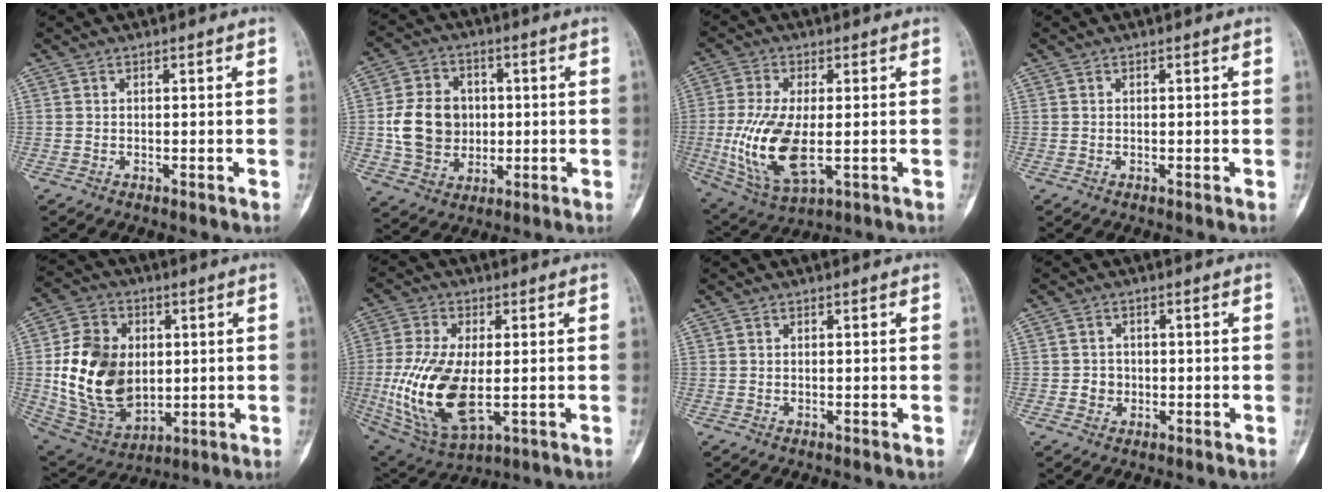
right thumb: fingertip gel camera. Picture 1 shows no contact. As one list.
[{"total": 12.1, "force": [0.0, 10.2, 6.6], "torque": [-0.091, 0.007, 0.007]}, {"total": 14.1, "force": [-1.7, 6.4, 12.4], "torque": [-0.261, -0.014, -0.017]}, {"total": 0.0}, {"total": 18.9, "force": [0.9, 13.5, 13.2], "torque": [-0.216, -0.008, 0.036]}, {"total": 17.2, "force": [-1.7, 8.5, 14.9], "torque": [-0.309, -0.012, -0.013]}, {"total": 0.0}, {"total": 2.6, "force": [-0.5, 2.4, 0.7], "torque": [0.004, 0.008, -0.009]}]